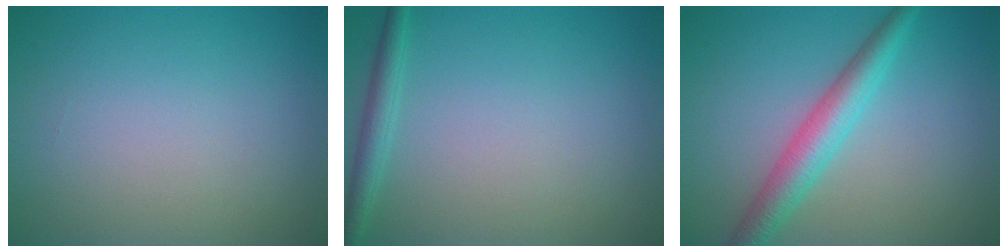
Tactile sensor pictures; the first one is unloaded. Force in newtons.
{"total": 1.8, "press": 1.8, "slide": 0.1}
{"total": 4.1, "press": 4.1, "slide": 0.1}